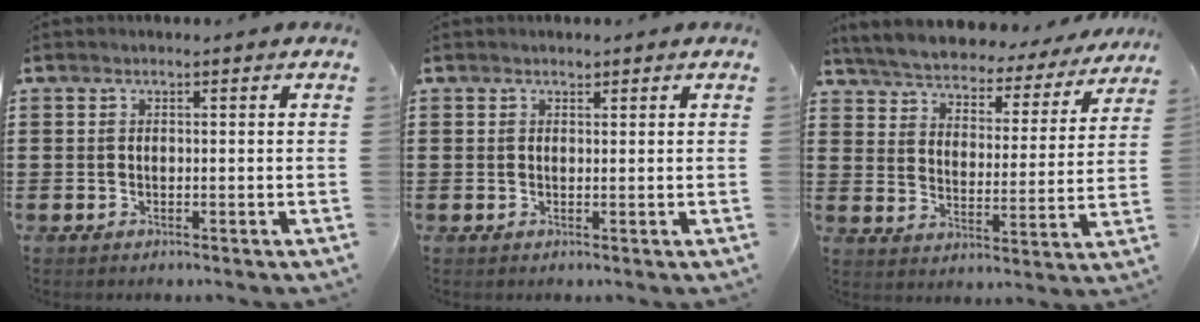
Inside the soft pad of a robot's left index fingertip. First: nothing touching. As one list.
[{"total": 0.8, "force": [0.6, 0.4, 0.1], "torque": [-0.003, 0.002, 0.013]}, {"total": 4.6, "force": [4.6, 0.0, 0.1], "torque": [-0.030, -0.041, 0.073]}]